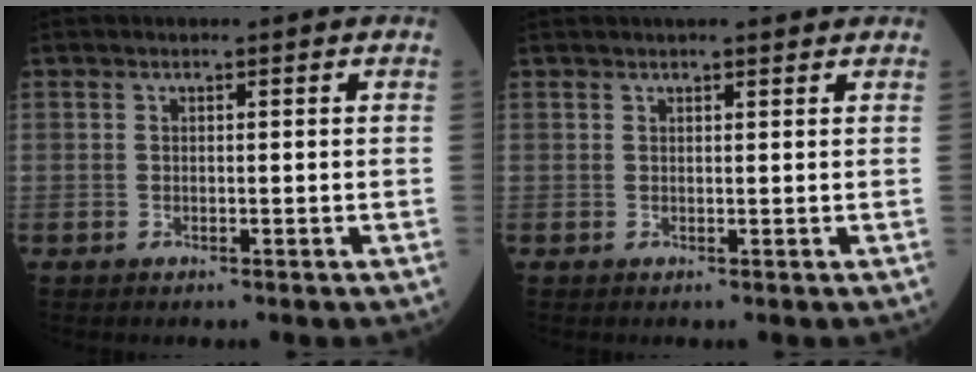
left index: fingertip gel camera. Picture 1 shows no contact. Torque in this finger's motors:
{"motor_torque": [0.06, -0.06, 0.05, 0.04]}